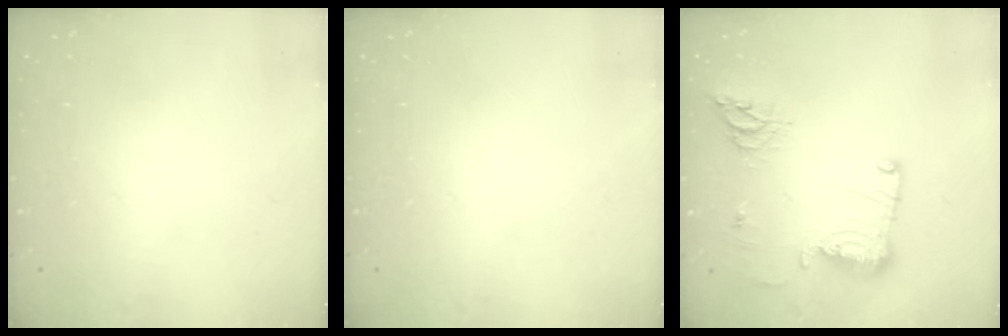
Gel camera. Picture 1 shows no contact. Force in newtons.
{"total": 0.0}
{"total": 17.5, "press": 16.1, "slide": 6.9}